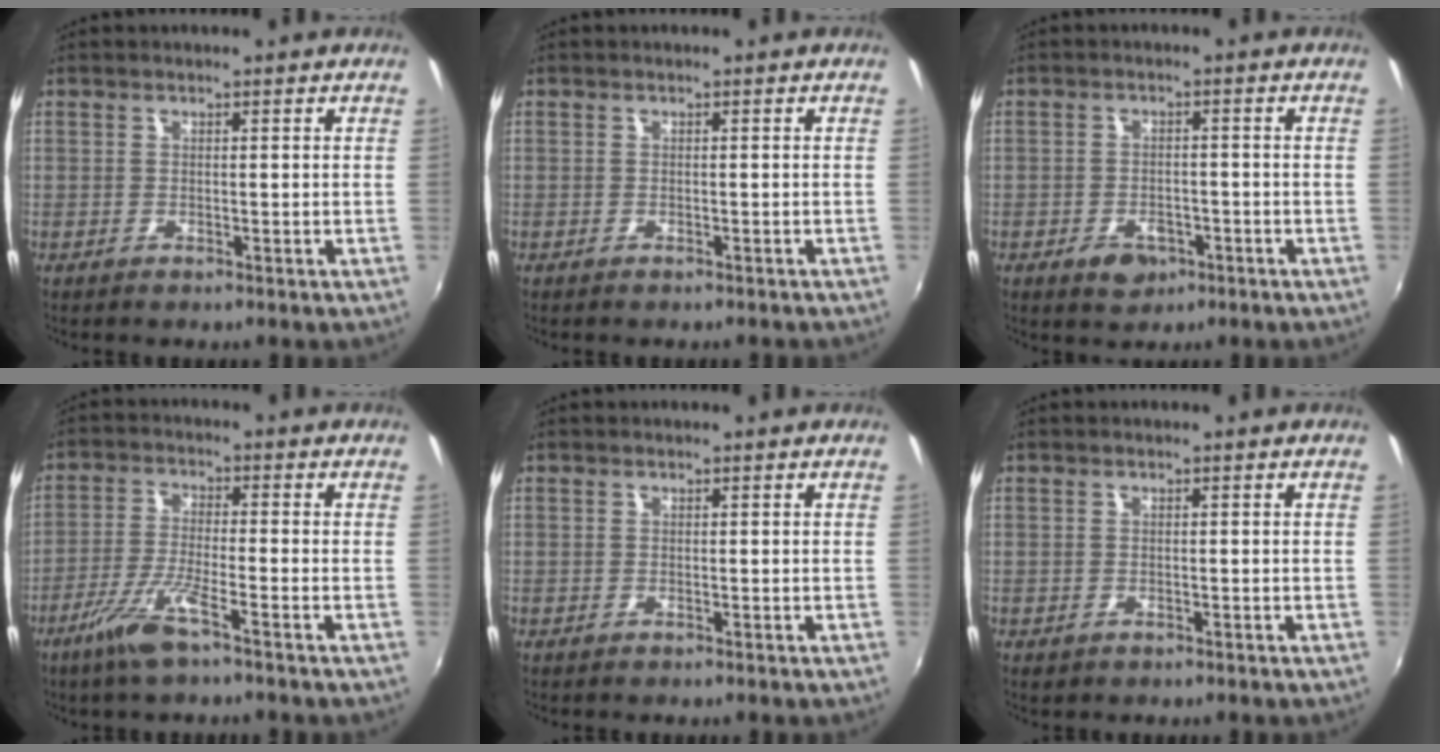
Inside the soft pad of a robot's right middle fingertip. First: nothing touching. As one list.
[{"total": 0.8, "force": [-0.7, 0.3, 0.3], "torque": [-0.007, -0.002, -0.009]}, {"total": 4.4, "force": [-2.4, 3.0, 2.1], "torque": [-0.048, 0.001, -0.029]}, {"total": 7.4, "force": [-4.8, 0.5, 5.7], "torque": [-0.126, -0.009, -0.093]}, {"total": 0.0}, {"total": 0.9, "force": [-0.4, 0.8, 0.3], "torque": [-0.006, -0.004, -0.006]}]